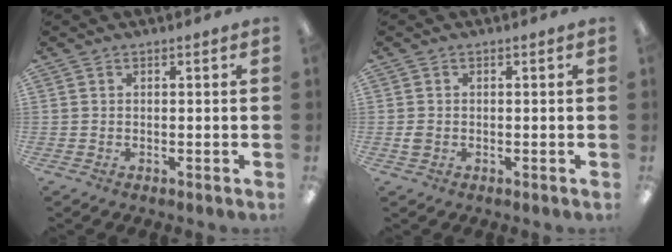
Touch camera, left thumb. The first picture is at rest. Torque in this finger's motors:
{"motor_torque": [-0.12, 0.07, 0.06, -0.04, 0.00]}